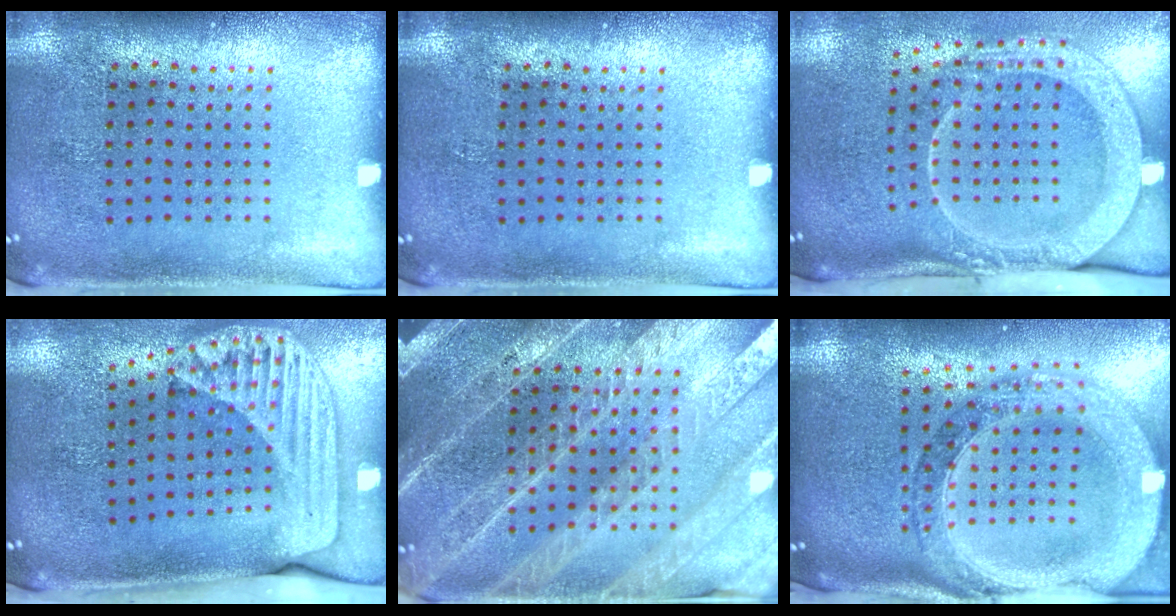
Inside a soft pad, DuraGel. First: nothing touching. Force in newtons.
{"total": 0.0}
{"total": 2.8, "press": 2.1, "slide": 1.9}
{"total": 2.4, "press": 1.7, "slide": 1.6}
{"total": 4.3, "press": 3.8, "slide": 1.9}
{"total": 2.6, "press": 2.3, "slide": 1.2}